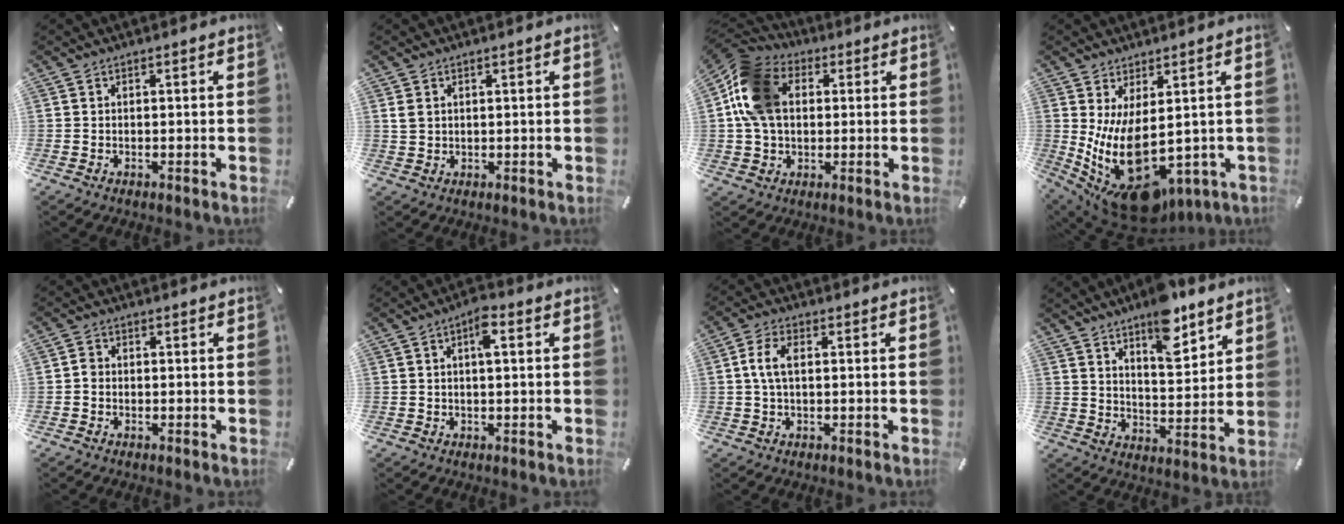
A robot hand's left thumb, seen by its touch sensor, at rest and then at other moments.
{"total": 2.1, "force": [0.9, 1.7, 1.0], "torque": [-0.021, 0.002, 0.016]}
{"total": 15.0, "force": [2.4, 11.4, 9.4], "torque": [-0.210, 0.021, 0.046]}
{"total": 15.4, "force": [-1.8, 8.5, 12.8], "torque": [-0.246, -0.019, -0.011]}
{"total": 1.4, "force": [-0.3, 1.2, 0.6], "torque": [-0.010, 0.006, -0.008]}
{"total": 4.2, "force": [1.2, 1.6, 3.7], "torque": [-0.054, 0.001, 0.013]}
{"total": 5.4, "force": [0.7, 2.9, 4.5], "torque": [-0.103, 0.004, 0.007]}
{"total": 10.9, "force": [8.6, 4.1, 5.2], "torque": [-0.066, -0.060, 0.148]}